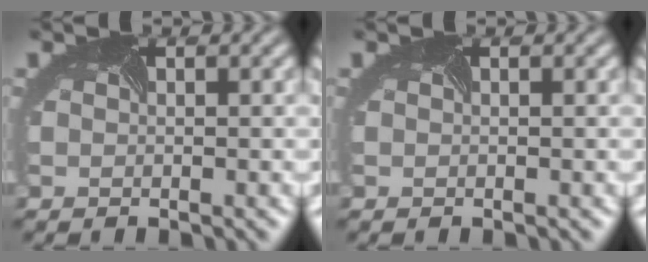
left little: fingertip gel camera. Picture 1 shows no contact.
{"total": 0.0}